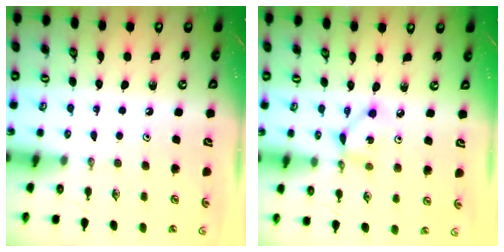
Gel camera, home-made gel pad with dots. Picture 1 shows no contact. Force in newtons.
{"total": 3.8, "press": 3.8, "slide": 0.1}